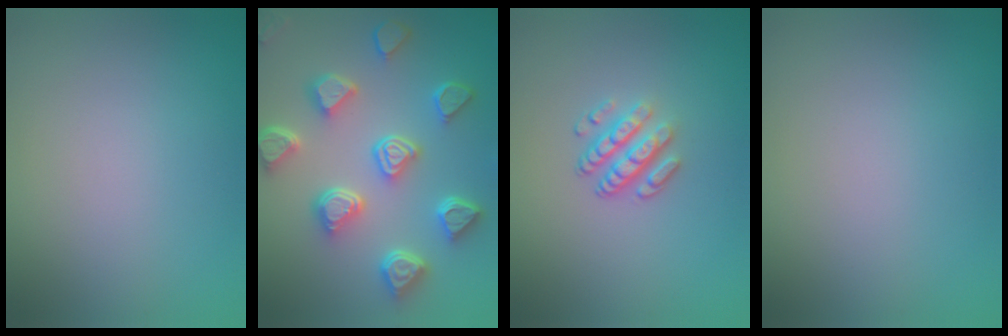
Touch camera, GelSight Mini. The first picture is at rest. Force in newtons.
{"total": 6.9, "press": 5.6, "slide": 4.0}
{"total": 3.2, "press": 2.3, "slide": 2.2}
{"total": 0.0}